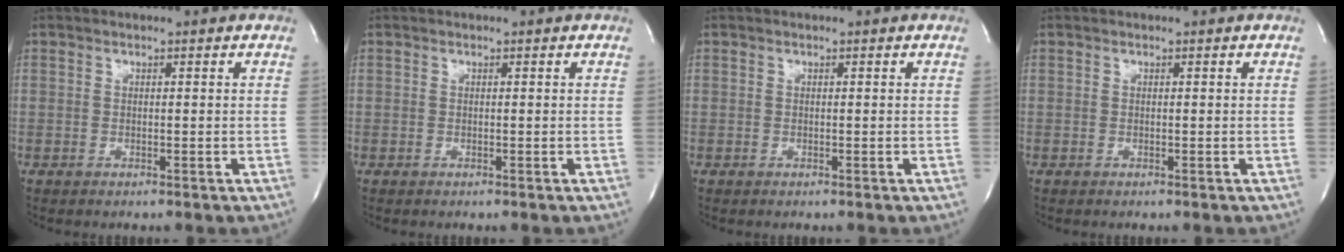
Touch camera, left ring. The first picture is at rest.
{"total": 0.0}
{"total": 0.0}
{"total": 0.0}